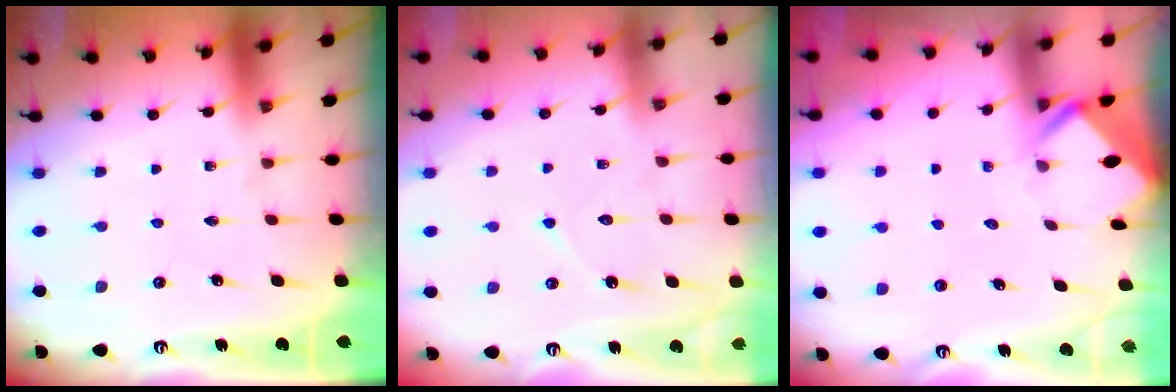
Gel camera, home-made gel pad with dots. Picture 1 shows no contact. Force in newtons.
{"total": 6.3, "press": 6.3, "slide": 0.6}
{"total": 2.6, "press": 2.6, "slide": 0.1}